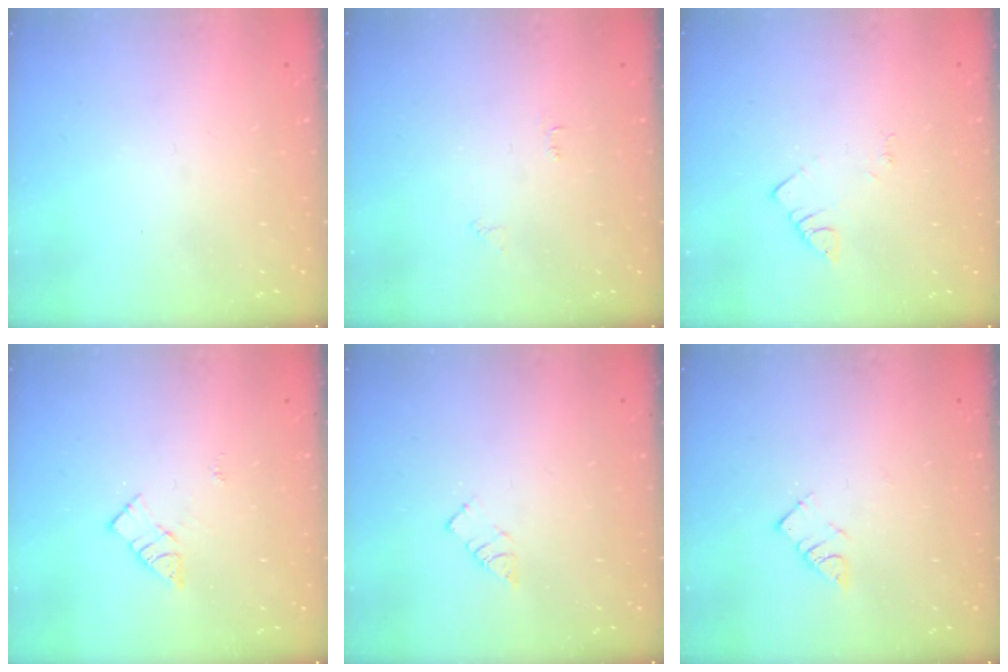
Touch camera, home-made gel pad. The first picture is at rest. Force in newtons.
{"total": 2.5, "press": 2.5, "slide": 0.4}
{"total": 2.2, "press": 2.2, "slide": 0.4}
{"total": 6.6, "press": 6.6, "slide": 0.3}
{"total": 3.6, "press": 3.6, "slide": 0.3}
{"total": 4.6, "press": 4.6, "slide": 0.1}